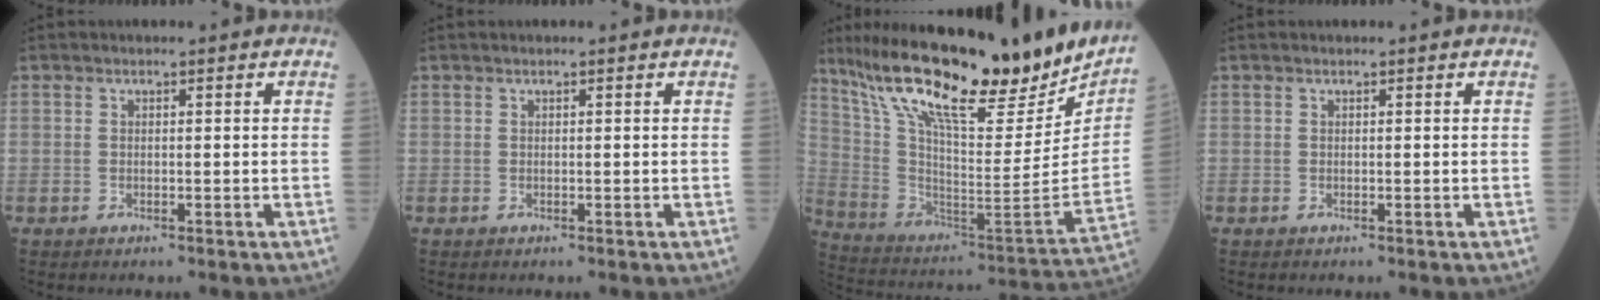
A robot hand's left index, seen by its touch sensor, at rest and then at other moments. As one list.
[{"total": 0.0}, {"total": 28.8, "force": [22.4, 5.7, 17.2], "torque": [-0.300, -0.029, 0.347]}, {"total": 0.0}]